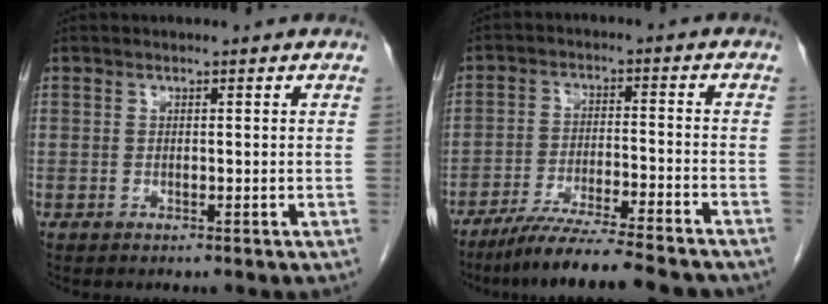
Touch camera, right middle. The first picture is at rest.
{"total": 12.8, "force": [-11.1, 0.1, 6.3], "torque": [-0.095, -0.021, -0.177]}